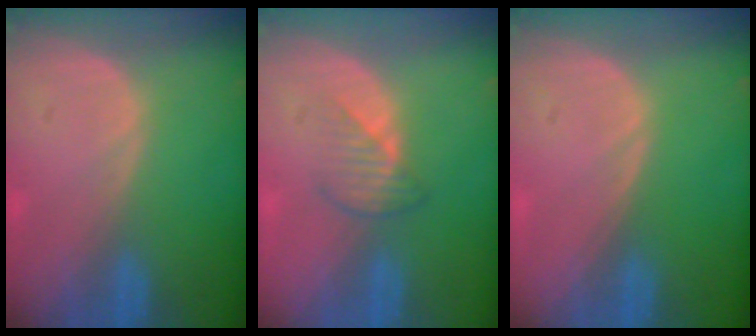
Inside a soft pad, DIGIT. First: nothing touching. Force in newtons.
{"total": 3.0, "press": 2.9, "slide": 0.7}
{"total": 0.0}